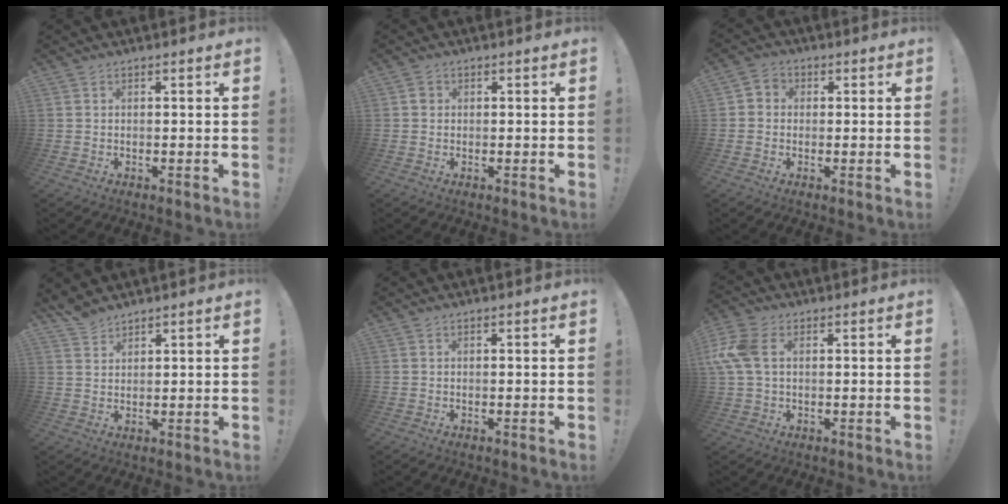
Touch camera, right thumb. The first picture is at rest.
{"total": 1.6, "force": [0.1, 1.5, 0.5], "torque": [-0.002, 0.000, 0.000]}
{"total": 3.6, "force": [-0.7, 3.2, 1.4], "torque": [-0.016, 0.008, -0.013]}
{"total": 3.9, "force": [3.6, 1.1, 0.9], "torque": [-0.012, -0.025, 0.068]}
{"total": 0.0}
{"total": 9.0, "force": [1.9, 5.7, 6.7], "torque": [-0.161, 0.007, 0.037]}